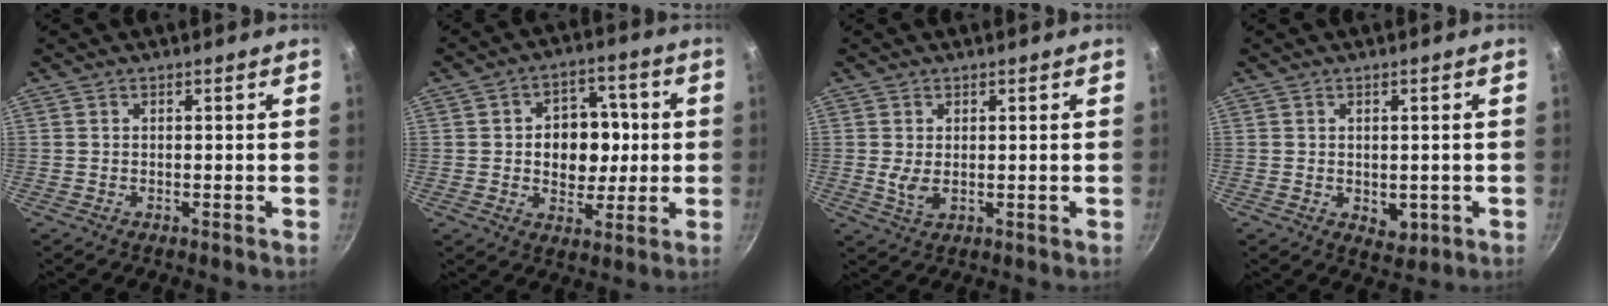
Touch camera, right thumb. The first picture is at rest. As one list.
[{"total": 11.5, "force": [0.4, 8.8, 7.4], "torque": [-0.061, 0.007, 0.005]}, {"total": 3.1, "force": [0.4, 1.7, 2.5], "torque": [-0.048, -0.008, 0.015]}, {"total": 3.7, "force": [-0.5, 2.7, 2.5], "torque": [-0.023, -0.007, -0.002]}]